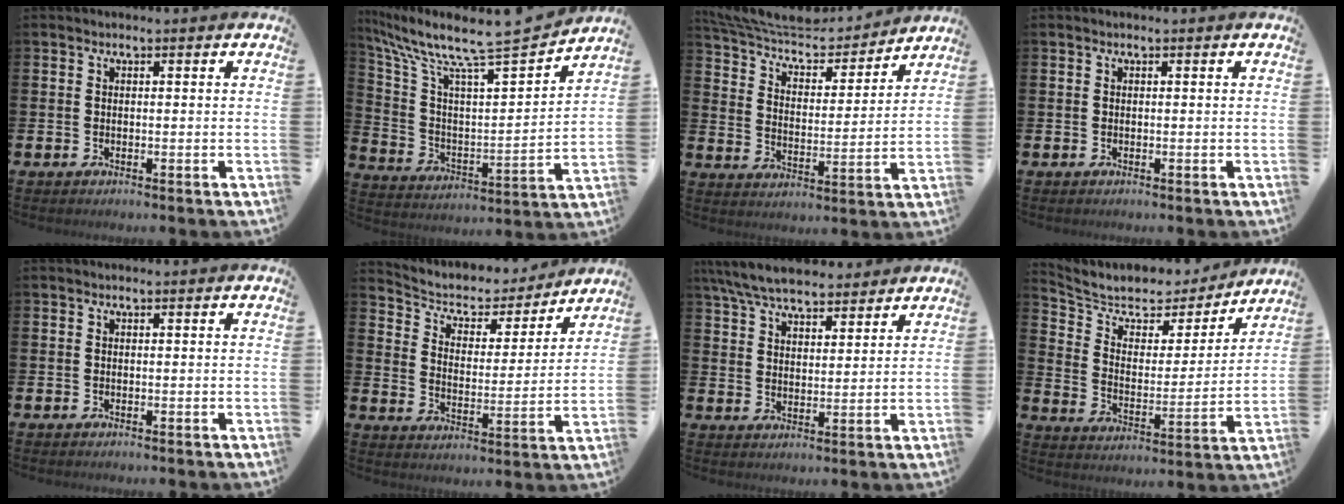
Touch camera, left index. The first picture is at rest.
{"total": 9.4, "force": [8.4, 1.3, 4.1], "torque": [-0.122, -0.063, 0.135]}
{"total": 7.9, "force": [7.4, 2.1, 2.1], "torque": [-0.072, -0.055, 0.125]}
{"total": 0.0}
{"total": 0.0}
{"total": 4.8, "force": [4.2, 2.3, 0.9], "torque": [-0.047, -0.033, 0.063]}
{"total": 7.4, "force": [6.9, 1.8, 2.1], "torque": [-0.069, -0.022, 0.128]}
{"total": 6.0, "force": [5.2, 2.8, 1.2], "torque": [-0.061, -0.039, 0.083]}